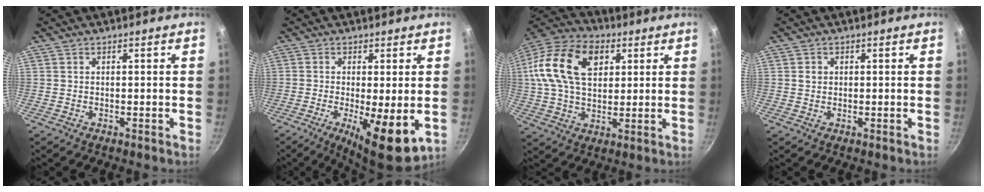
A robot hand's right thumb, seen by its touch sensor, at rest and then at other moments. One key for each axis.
{"total": 9.6, "fx": -1.7, "fy": 2.3, "fz": 9.2, "tx": -0.143, "ty": -0.014, "tz": -0.017}
{"total": 20.5, "fx": 5.5, "fy": 13.3, "fz": 14.5, "tx": -0.266, "ty": 0.018, "tz": 0.085}
{"total": 1.2, "fx": 0.2, "fy": 1.1, "fz": 0.5, "tx": -0.004, "ty": 0.003, "tz": 0.003}